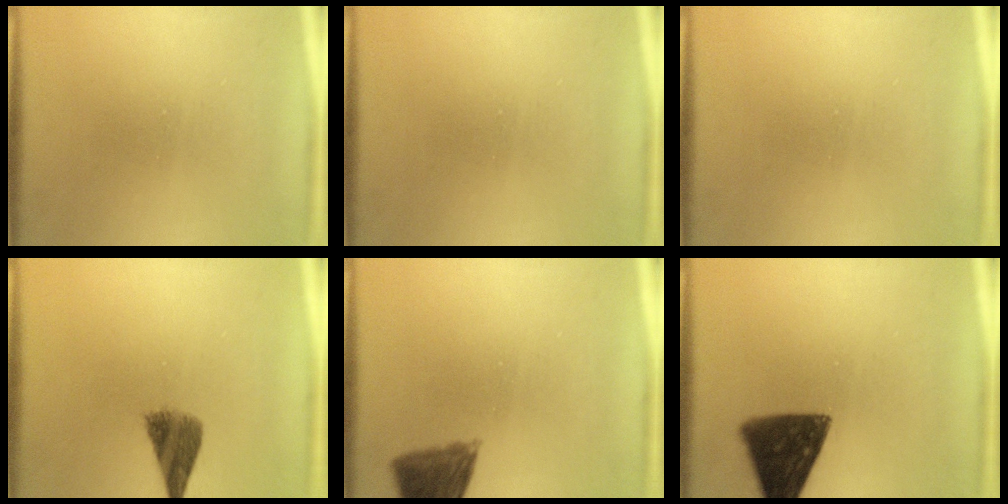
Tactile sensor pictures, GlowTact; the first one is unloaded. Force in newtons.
{"total": 0.0}
{"total": 0.0}
{"total": 7.2}
{"total": 7.7}
{"total": 12.4}